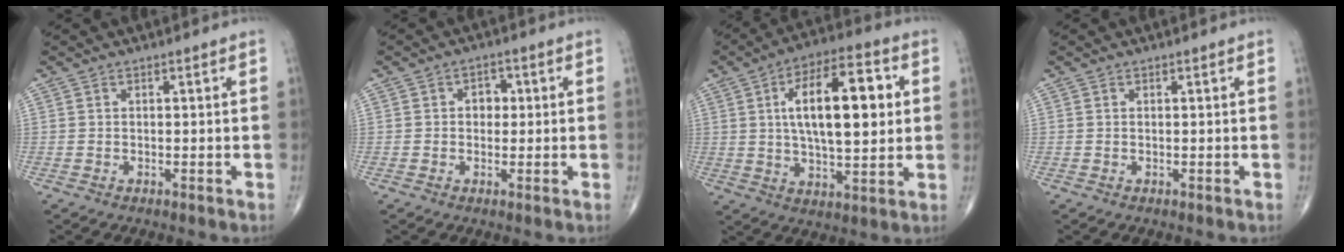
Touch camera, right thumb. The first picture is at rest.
{"total": 3.0, "force": [0.3, 2.4, 1.8], "torque": [-0.007, 0.006, -0.002]}
{"total": 18.2, "force": [3.4, 7.7, 16.2], "torque": [-0.244, 0.008, 0.052]}
{"total": 0.0}